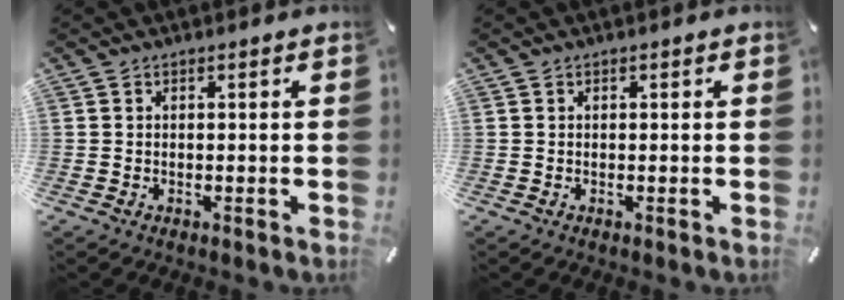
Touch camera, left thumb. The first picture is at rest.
{"total": 0.0}